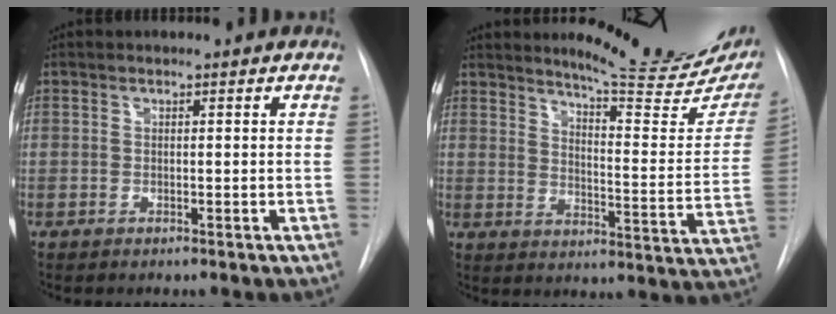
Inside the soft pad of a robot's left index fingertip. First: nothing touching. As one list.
[{"total": 18.1, "force": [16.1, 1.8, 8.0], "torque": [-0.103, -0.082, 0.198]}]